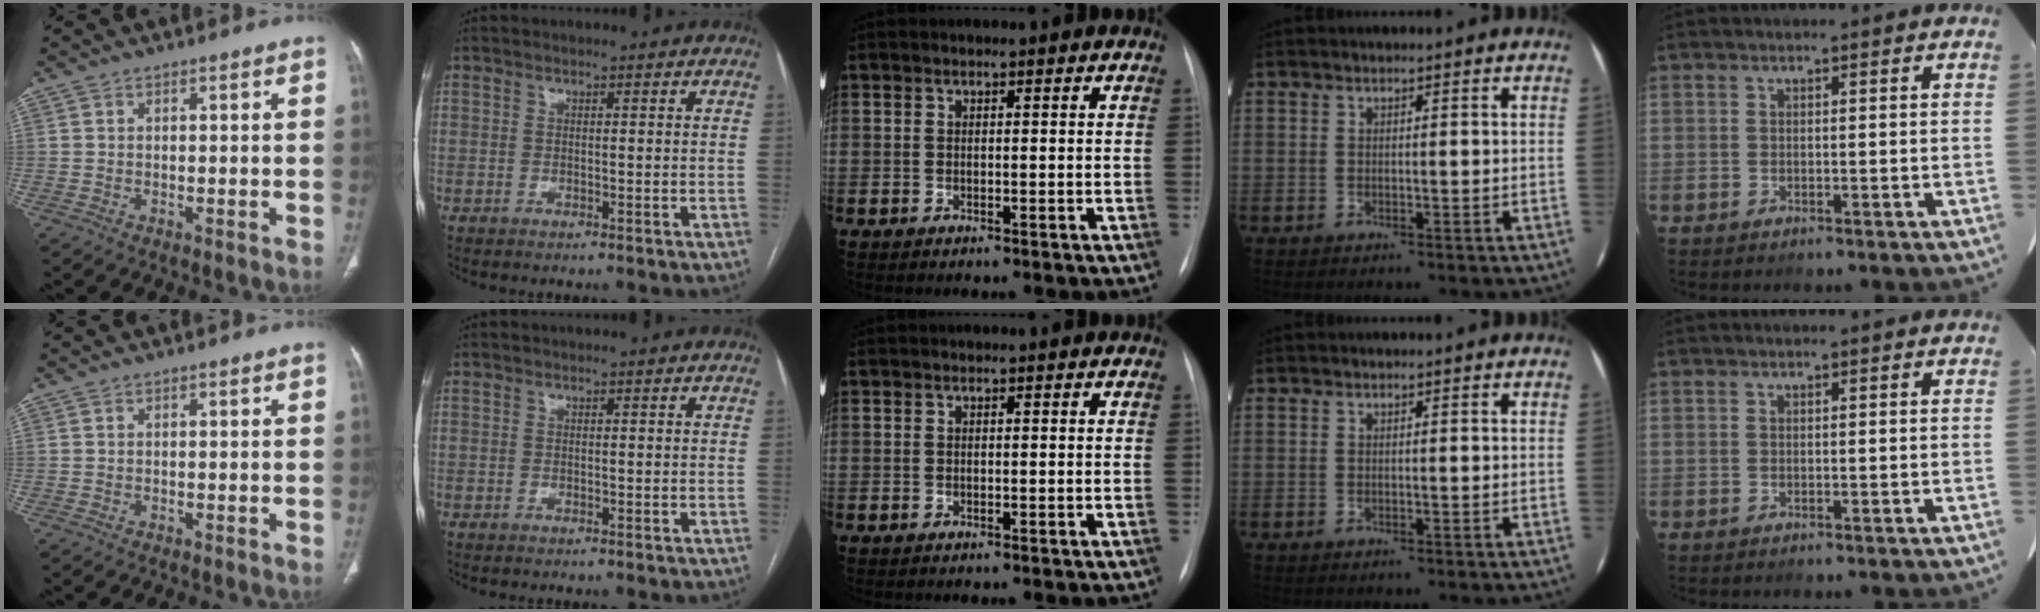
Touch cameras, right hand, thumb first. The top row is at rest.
{}